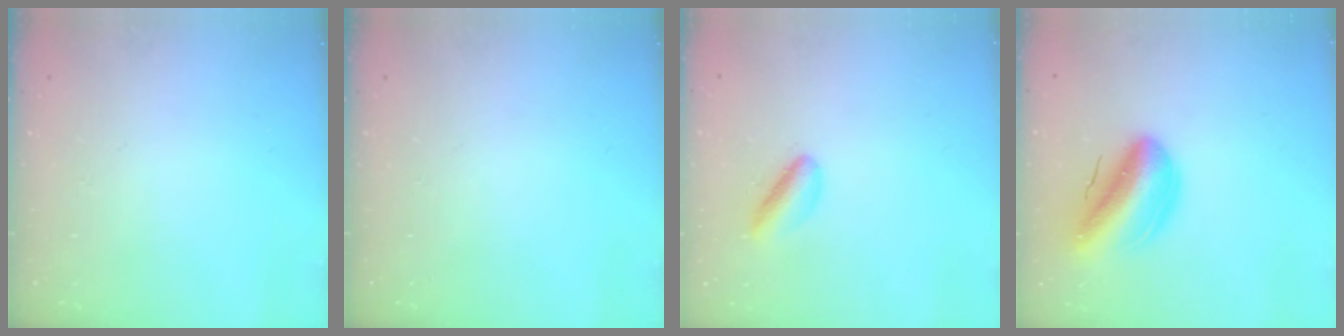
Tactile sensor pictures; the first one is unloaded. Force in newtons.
{"total": 0.0}
{"total": 4.7, "press": 4.7, "slide": 0.9}
{"total": 15.9, "press": 15.3, "slide": 4.1}